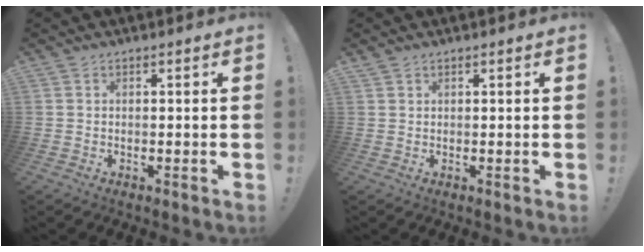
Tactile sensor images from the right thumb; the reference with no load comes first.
{"total": 0.9, "force": [0.8, 0.4, 0.1], "torque": [0.002, -0.003, 0.015]}